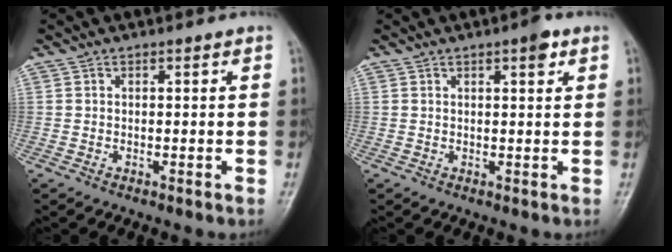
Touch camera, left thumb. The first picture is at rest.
{"total": 2.8, "force": [1.5, 0.8, 2.2], "torque": [-0.026, -0.003, 0.018]}